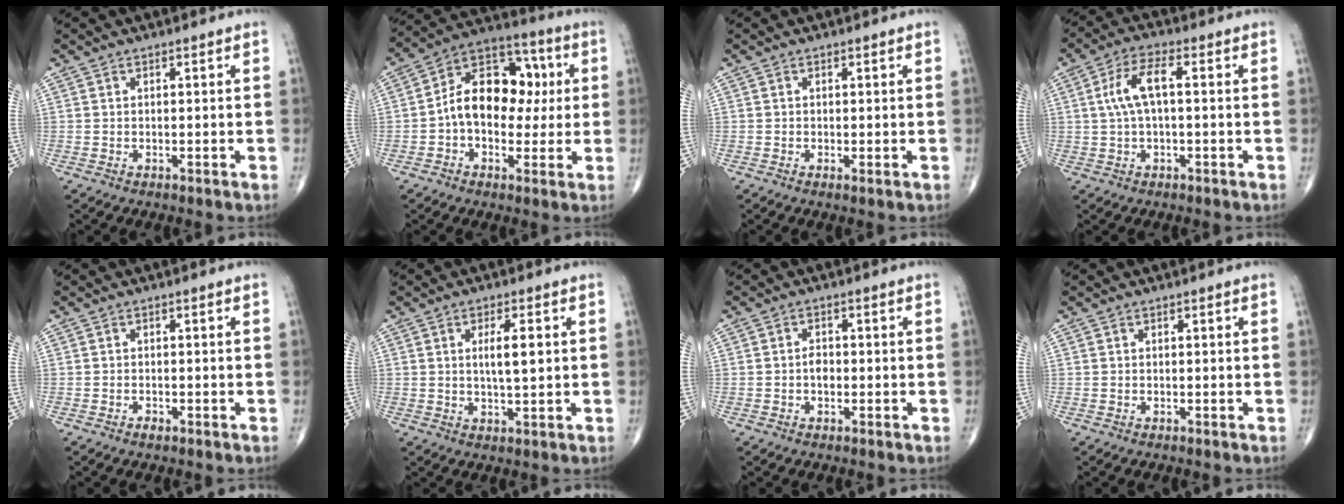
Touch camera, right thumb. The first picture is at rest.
{"total": 15.8, "force": [0.7, 10.8, 11.5], "torque": [-0.144, 0.037, 0.000]}
{"total": 0.6, "force": [-0.1, 0.1, 0.6], "torque": [-0.013, -0.004, -0.004]}
{"total": 6.9, "force": [0.8, 2.6, 6.4], "torque": [-0.141, 0.023, 0.012]}
{"total": 0.9, "force": [-0.6, 0.5, 0.5], "torque": [-0.009, 0.003, -0.010]}
{"total": 5.3, "force": [1.0, 1.5, 5.0], "torque": [-0.078, -0.007, 0.017]}
{"total": 2.1, "force": [-0.4, 1.4, 1.5], "torque": [-0.019, 0.005, -0.010]}
{"total": 0.0}